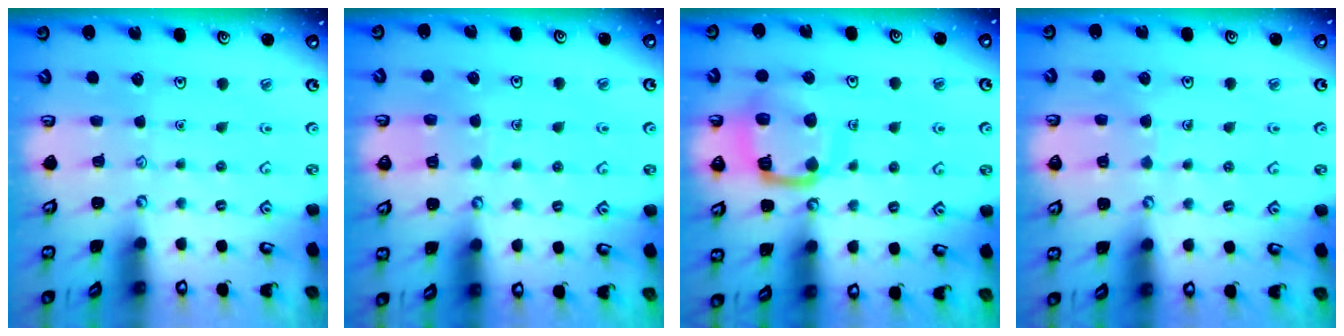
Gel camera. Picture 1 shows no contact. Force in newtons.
{"total": 4.2, "press": 4.2, "slide": 0.3}
{"total": 14.1, "press": 14.0, "slide": 1.7}
{"total": 4.6, "press": 4.6, "slide": 0.3}